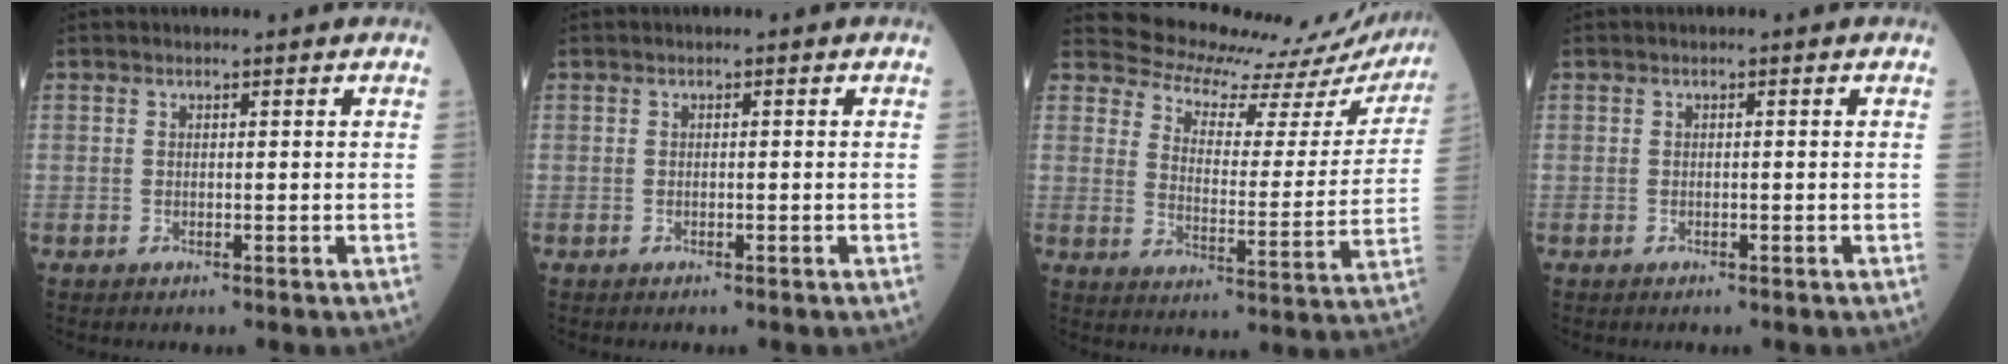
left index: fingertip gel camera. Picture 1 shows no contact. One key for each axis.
{"total": 0.0}
{"total": 20.8, "fx": 20.1, "fy": 4.4, "fz": 2.7, "tx": -0.029, "ty": -0.080, "tz": 0.229}
{"total": 0.0}